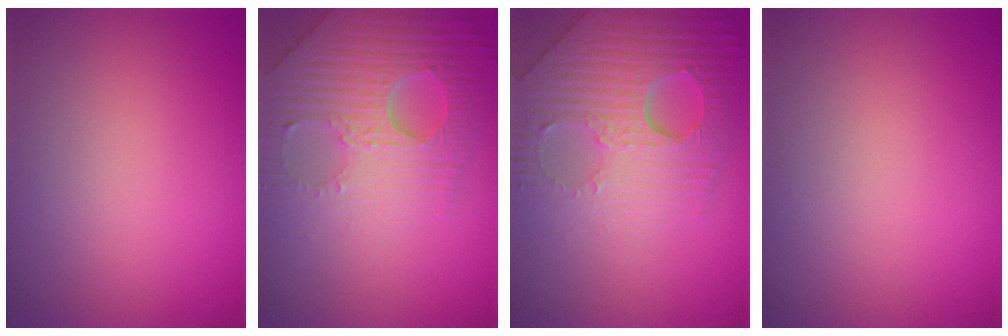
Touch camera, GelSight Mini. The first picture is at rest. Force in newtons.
{"total": 8.7, "press": 5.9, "slide": 6.4}
{"total": 9.0, "press": 6.2, "slide": 6.6}
{"total": 0.0}